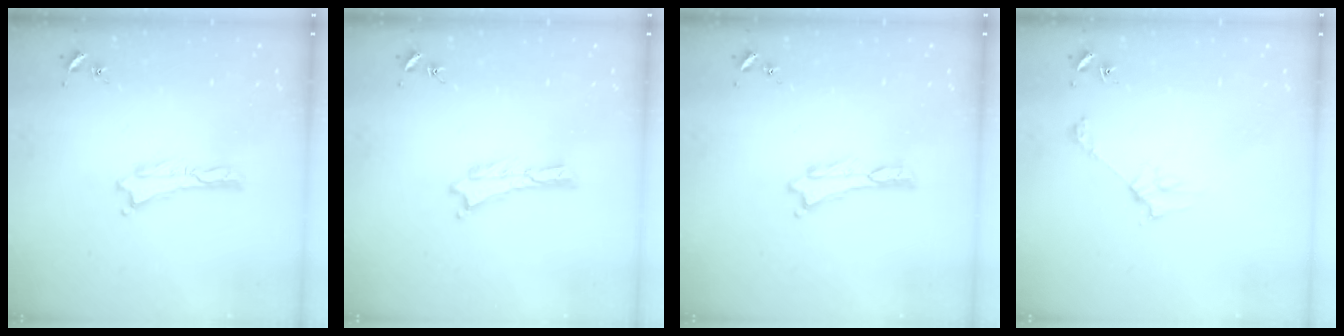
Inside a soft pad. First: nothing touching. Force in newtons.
{"total": 0.0}
{"total": 0.0}
{"total": 3.1, "press": 3.1, "slide": 0.3}